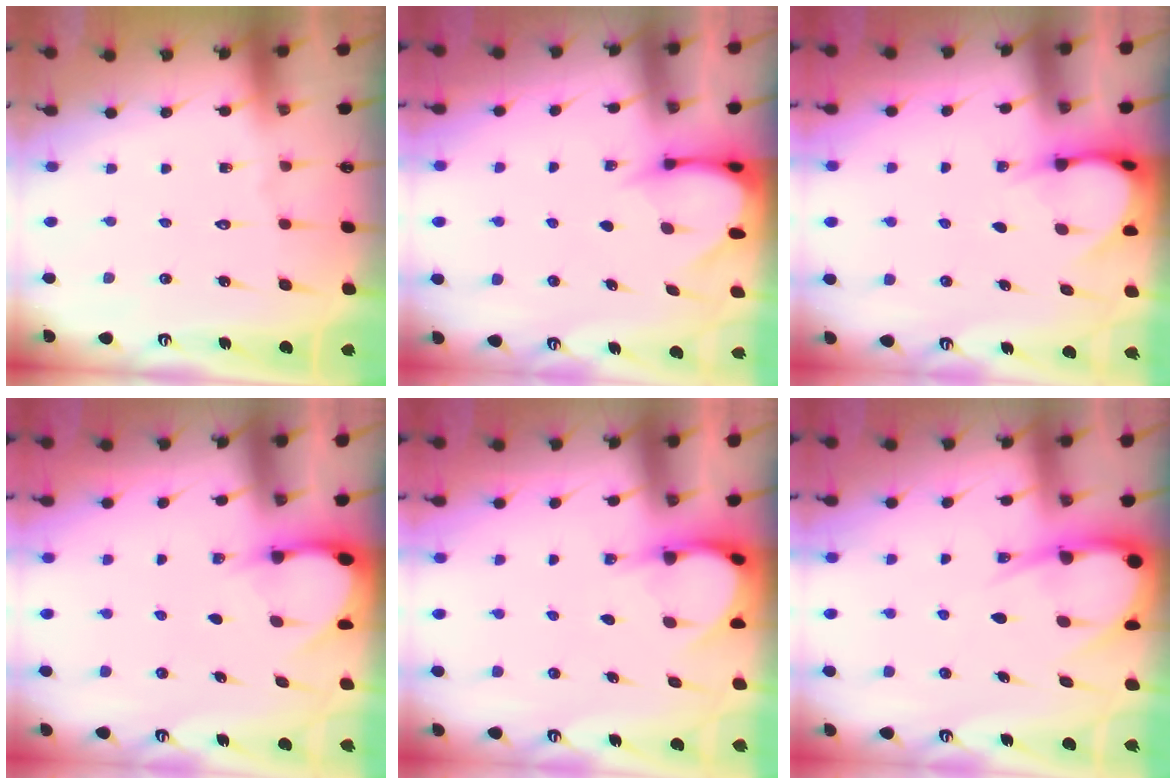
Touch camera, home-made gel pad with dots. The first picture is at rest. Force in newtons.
{"total": 3.4, "press": 3.4, "slide": 0.3}
{"total": 4.3, "press": 4.3, "slide": 0.3}
{"total": 2.9, "press": 2.9, "slide": 0.3}
{"total": 3.9, "press": 3.8, "slide": 0.2}
{"total": 8.8, "press": 8.8, "slide": 0.8}